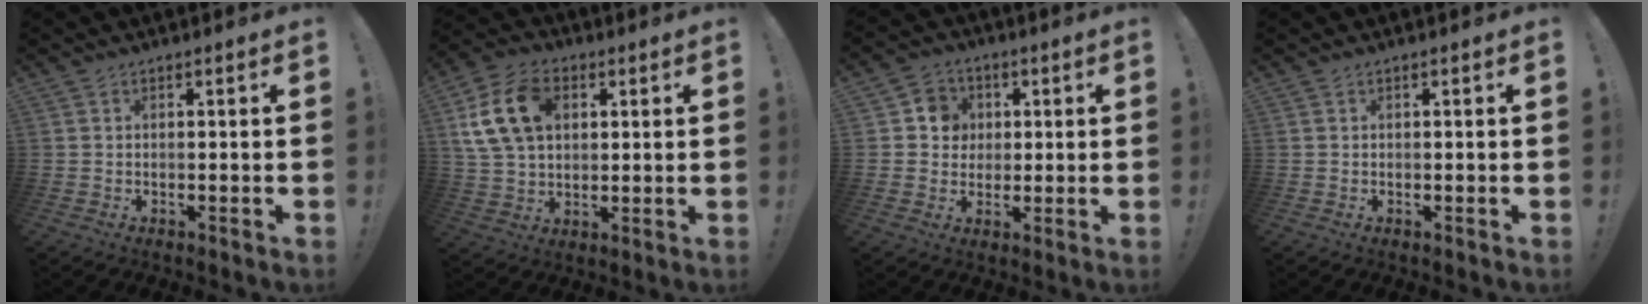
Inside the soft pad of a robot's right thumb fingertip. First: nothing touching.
{"total": 15.7, "force": [4.9, 11.1, 9.9], "torque": [-0.185, -0.005, 0.097]}
{"total": 7.6, "force": [1.2, 7.3, 1.8], "torque": [-0.024, -0.001, 0.026]}
{"total": 0.0}